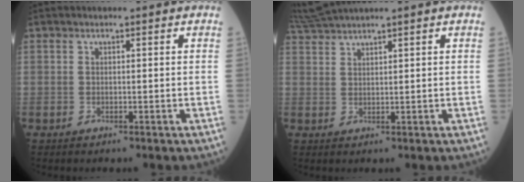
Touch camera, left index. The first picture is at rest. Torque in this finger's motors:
{"motor_torque": [0.76, -1.38, 0.01, 0.02]}